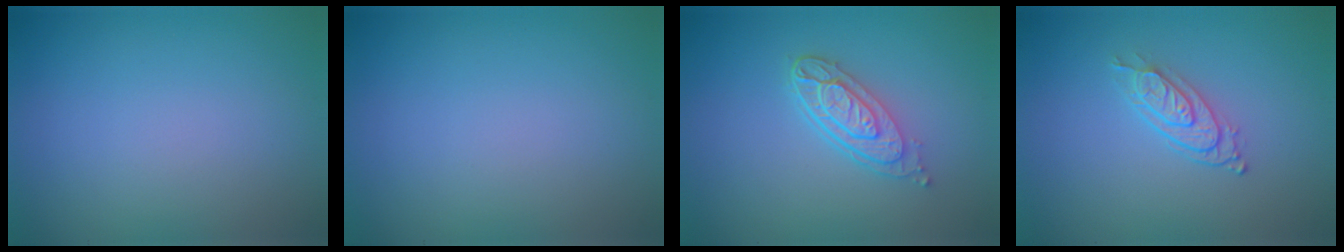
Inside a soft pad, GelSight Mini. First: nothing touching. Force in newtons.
{"total": 0.0}
{"total": 4.0, "press": 2.9, "slide": 2.7}
{"total": 2.8, "press": 2.2, "slide": 1.7}